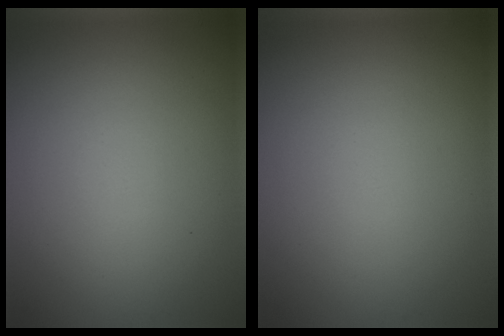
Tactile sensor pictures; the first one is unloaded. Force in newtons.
{"total": 0.0}